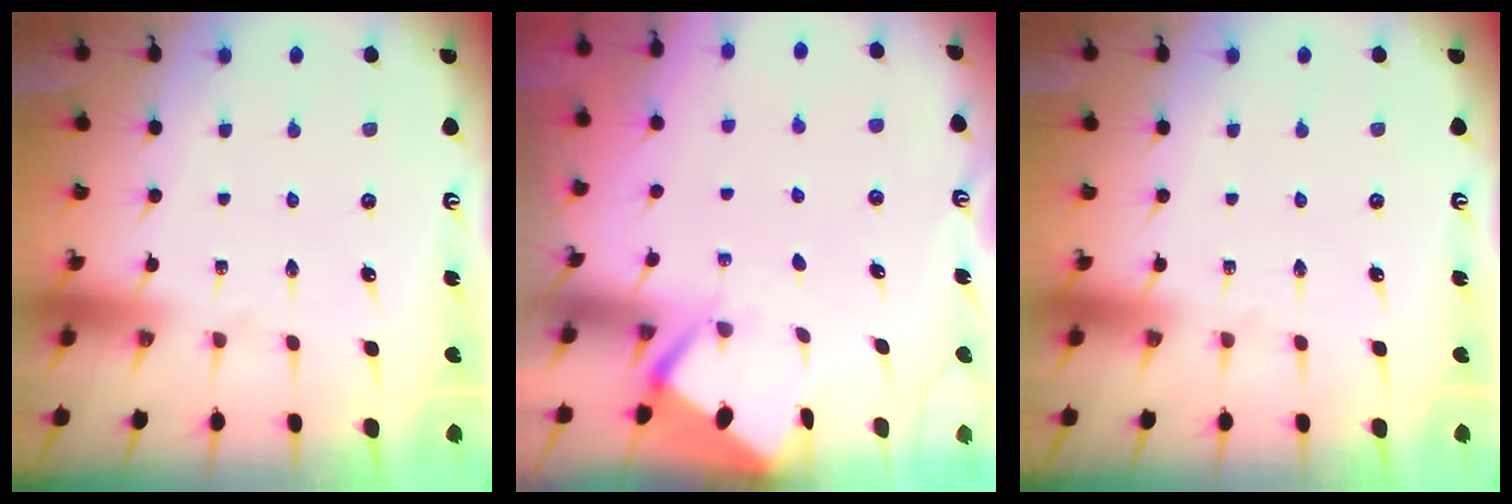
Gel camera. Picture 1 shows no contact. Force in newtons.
{"total": 2.6, "press": 2.6, "slide": 0.3}
{"total": 0.0}